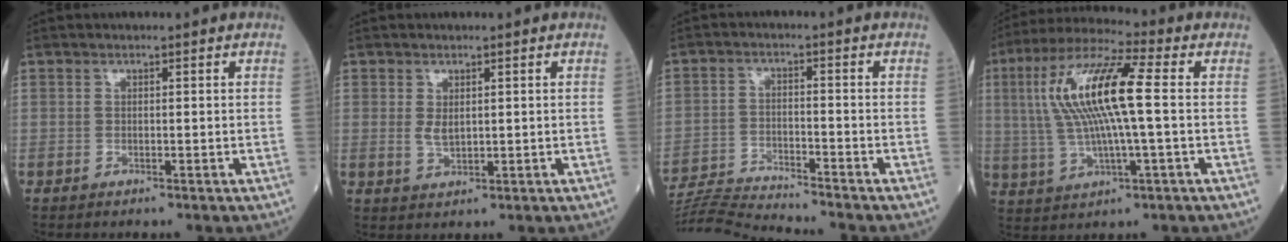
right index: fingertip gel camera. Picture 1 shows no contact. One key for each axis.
{"total": 2.1, "fx": 0.5, "fy": 1.1, "fz": 1.7, "tx": -0.032, "ty": -0.005, "tz": 0.013}
{"total": 9.2, "fx": -9.0, "fy": -2.0, "fz": 0.8, "tx": -0.015, "ty": -0.008, "tz": -0.164}
{"total": 14.4, "fx": 1.6, "fy": 1.7, "fz": 14.2, "tx": -0.292, "ty": 0.019, "tz": 0.026}